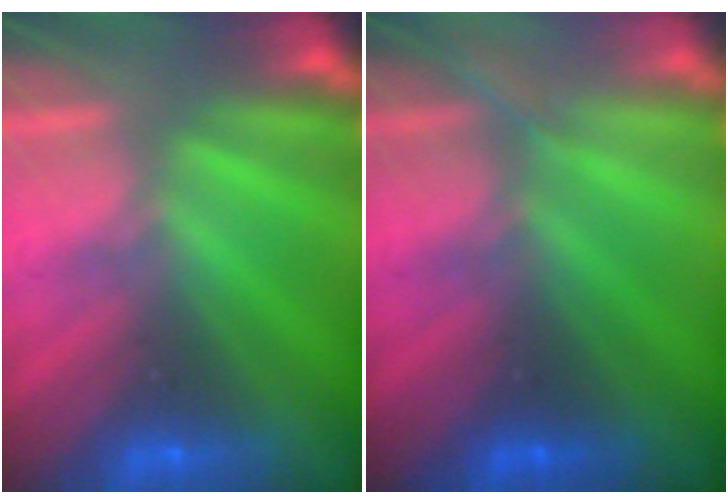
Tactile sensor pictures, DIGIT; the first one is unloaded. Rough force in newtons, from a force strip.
{"total": 1.4}